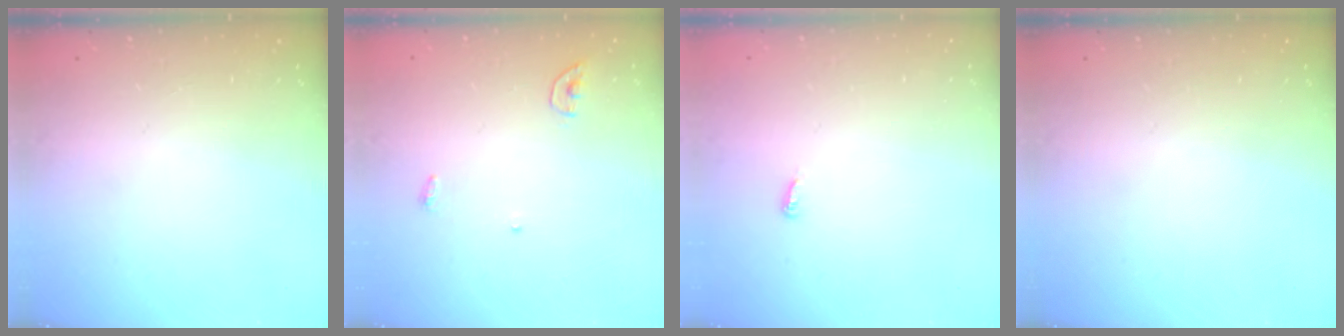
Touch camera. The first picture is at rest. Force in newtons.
{"total": 3.4, "press": 3.4, "slide": 0.3}
{"total": 2.9, "press": 2.9, "slide": 0.3}
{"total": 0.0}